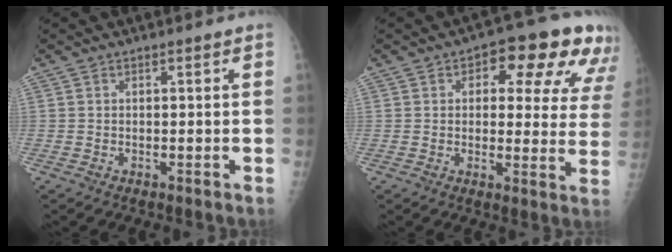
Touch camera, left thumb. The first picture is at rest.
{"total": 15.3, "force": [7.5, 7.7, 11.0], "torque": [-0.076, -0.008, 0.084]}